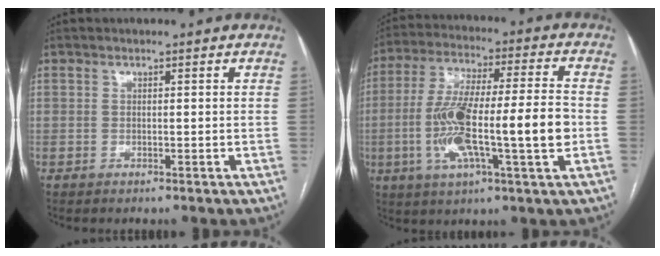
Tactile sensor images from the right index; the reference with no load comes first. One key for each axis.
{"total": 17.4, "fx": -3.0, "fy": 1.7, "fz": 17.0, "tx": -0.317, "ty": 0.008, "tz": -0.053}